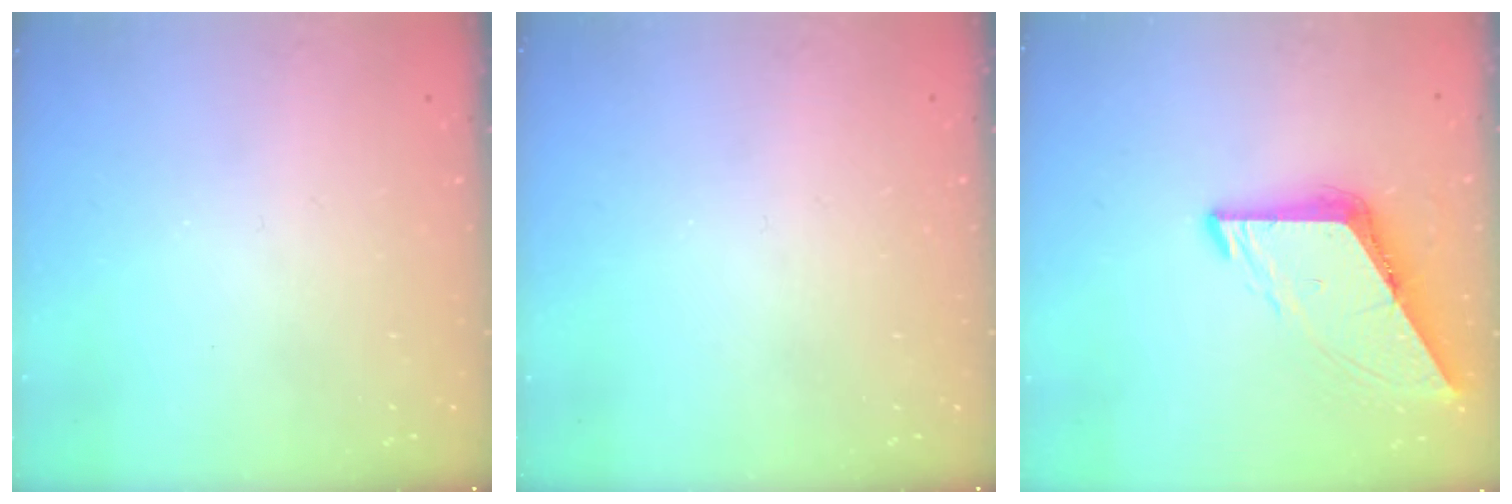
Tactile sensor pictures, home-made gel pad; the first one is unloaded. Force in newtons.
{"total": 0.0}
{"total": 8.1, "press": 8.0, "slide": 1.1}